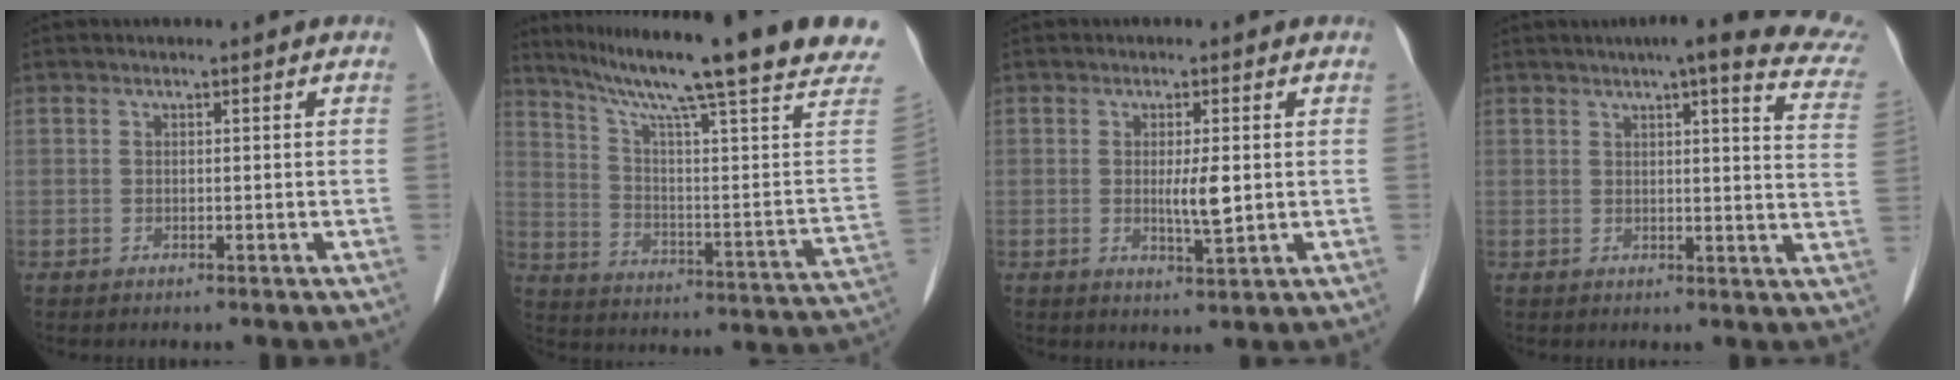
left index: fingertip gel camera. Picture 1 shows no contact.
{"total": 25.0, "force": [18.5, 0.1, 16.8], "torque": [-0.262, -0.037, 0.254]}
{"total": 3.6, "force": [0.2, 0.6, 3.6], "torque": [-0.064, -0.006, 0.004]}
{"total": 18.0, "force": [15.2, 2.0, 9.5], "torque": [-0.105, -0.016, 0.160]}